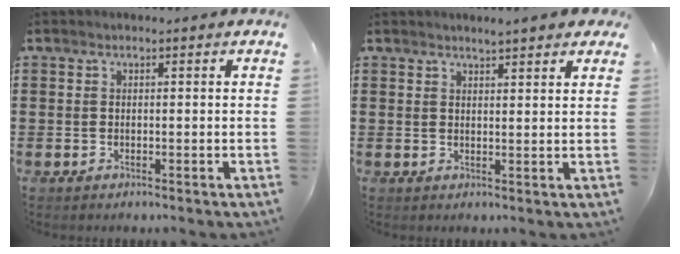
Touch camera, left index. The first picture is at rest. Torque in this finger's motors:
{"motor_torque": [0.96, -0.55, 0.45, 0.05]}